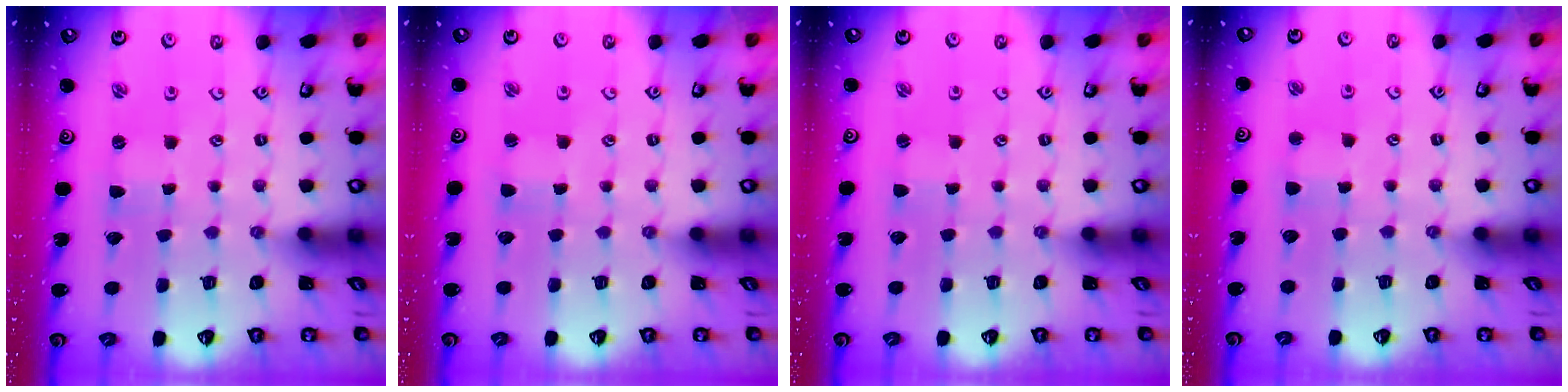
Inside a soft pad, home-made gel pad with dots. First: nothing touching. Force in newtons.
{"total": 2.2, "press": 2.2, "slide": 0.2}
{"total": 0.9, "press": 0.9, "slide": 0.1}
{"total": 3.3, "press": 3.3, "slide": 0.3}